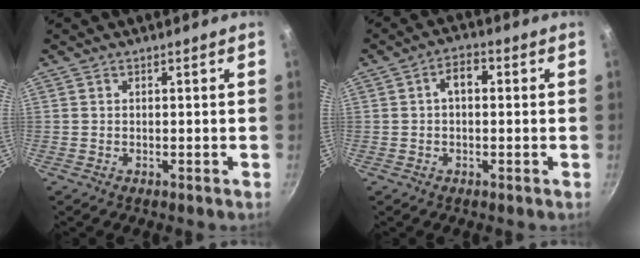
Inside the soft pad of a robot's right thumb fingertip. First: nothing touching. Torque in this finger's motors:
{"motor_torque": [-0.45, 0.66, 0.58, -0.22, 0.01]}